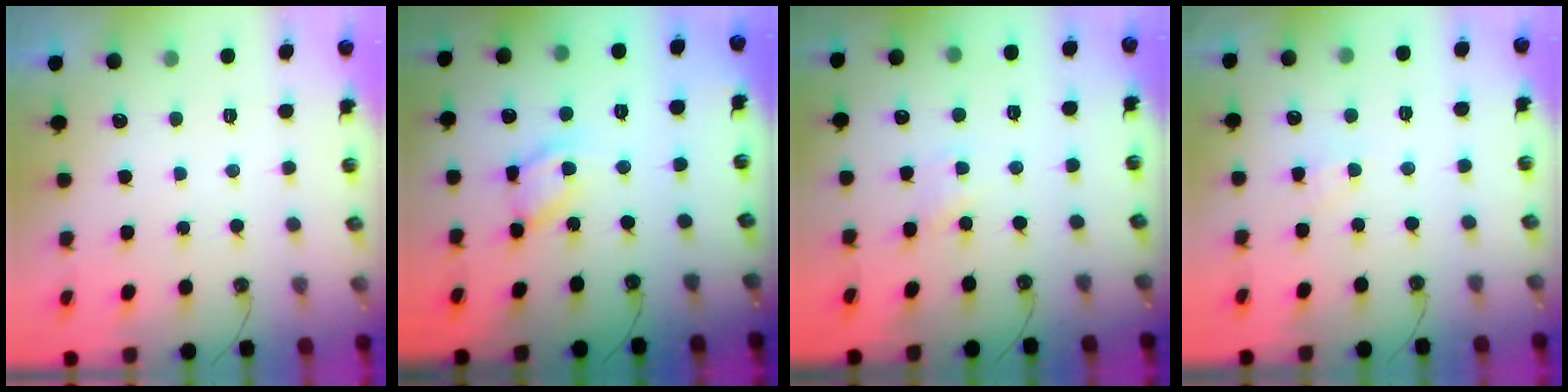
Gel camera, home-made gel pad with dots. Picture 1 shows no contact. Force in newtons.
{"total": 10.9, "press": 10.9, "slide": 0.5}
{"total": 2.3, "press": 2.3, "slide": 0.3}
{"total": 3.7, "press": 3.6, "slide": 0.5}